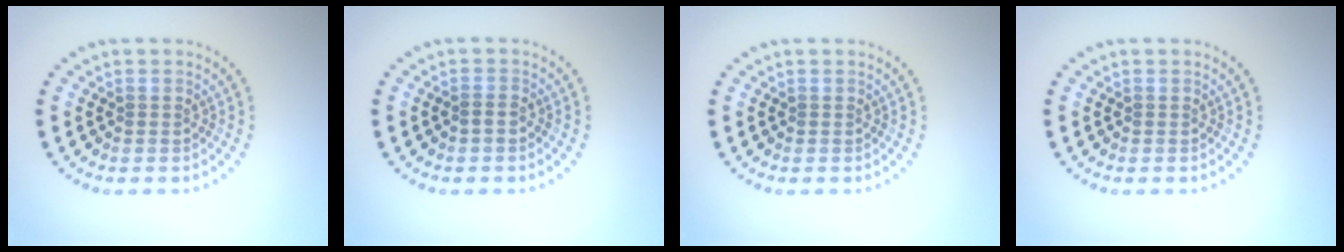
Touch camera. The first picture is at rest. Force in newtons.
{"total": 0.5, "press": 0.3, "slide": 0.4}
{"total": 0.0}
{"total": 0.0}